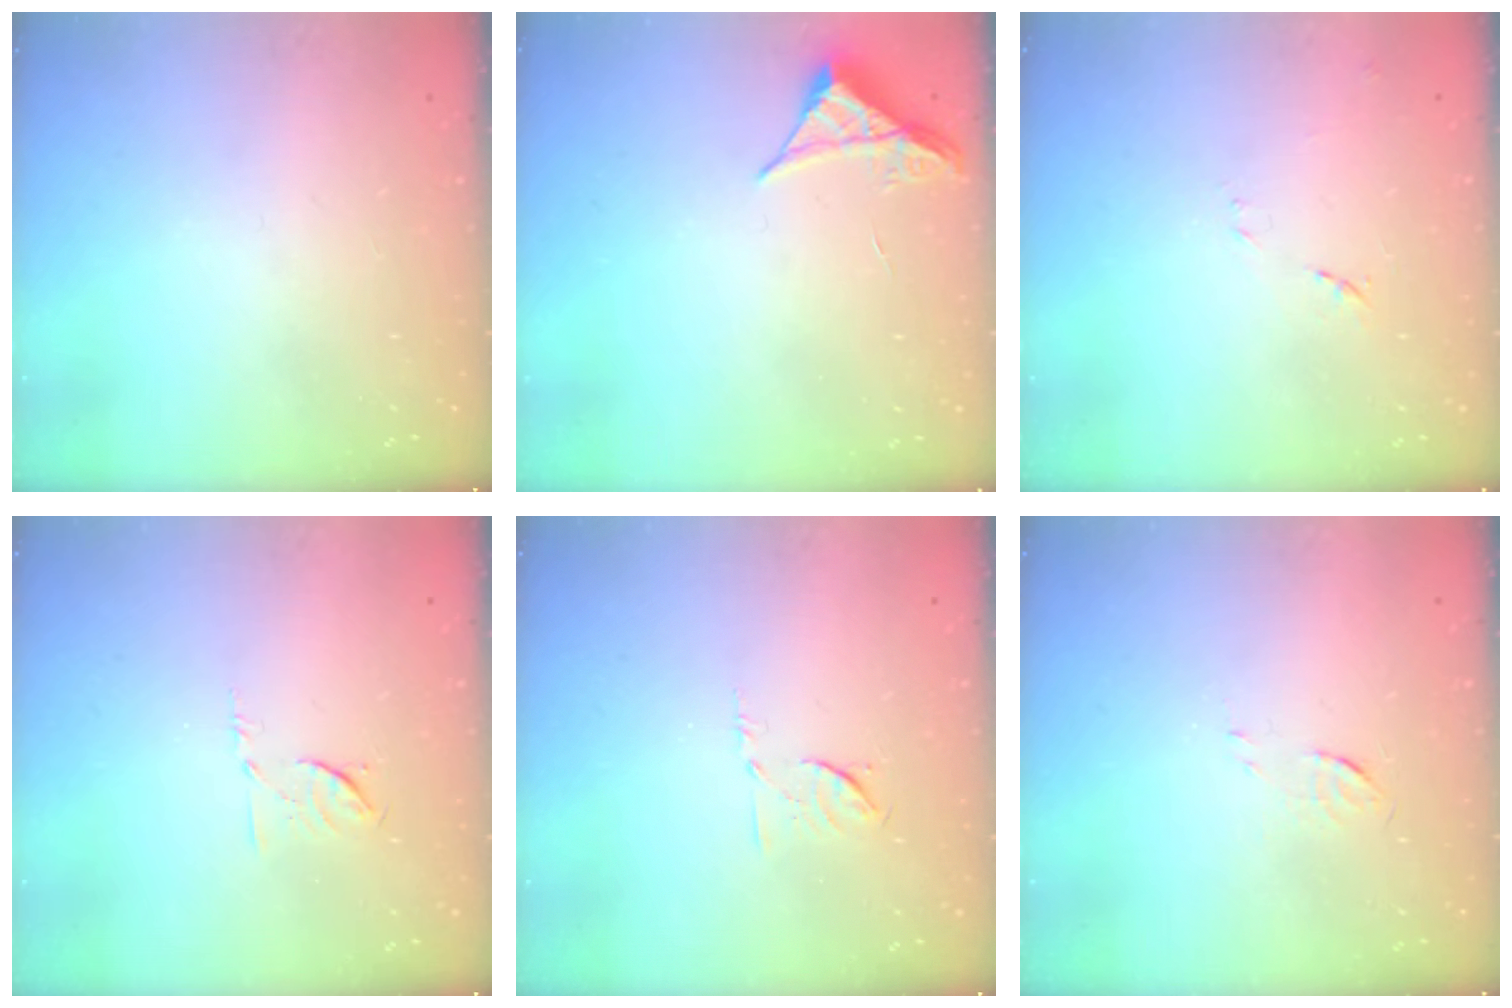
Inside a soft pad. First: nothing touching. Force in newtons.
{"total": 4.1, "press": 4.1, "slide": 0.5}
{"total": 7.1, "press": 7.1, "slide": 0.6}
{"total": 5.5, "press": 5.4, "slide": 1.2}
{"total": 5.5, "press": 5.4, "slide": 1.2}
{"total": 3.3, "press": 3.3, "slide": 0.3}